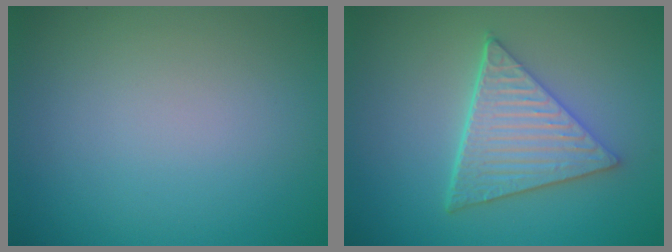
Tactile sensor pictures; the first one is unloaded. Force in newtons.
{"total": 5.9, "press": 4.4, "slide": 3.8}